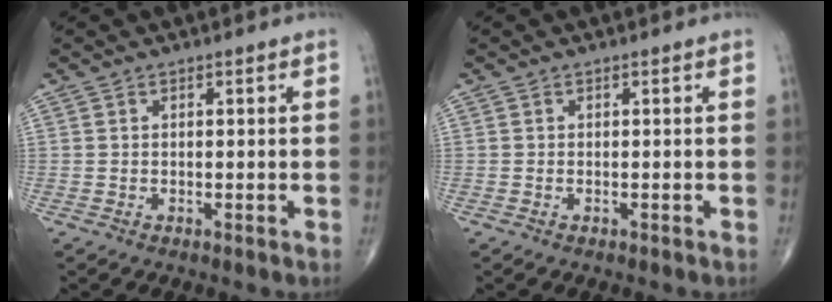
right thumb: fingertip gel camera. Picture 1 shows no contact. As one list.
[{"total": 0.0}]